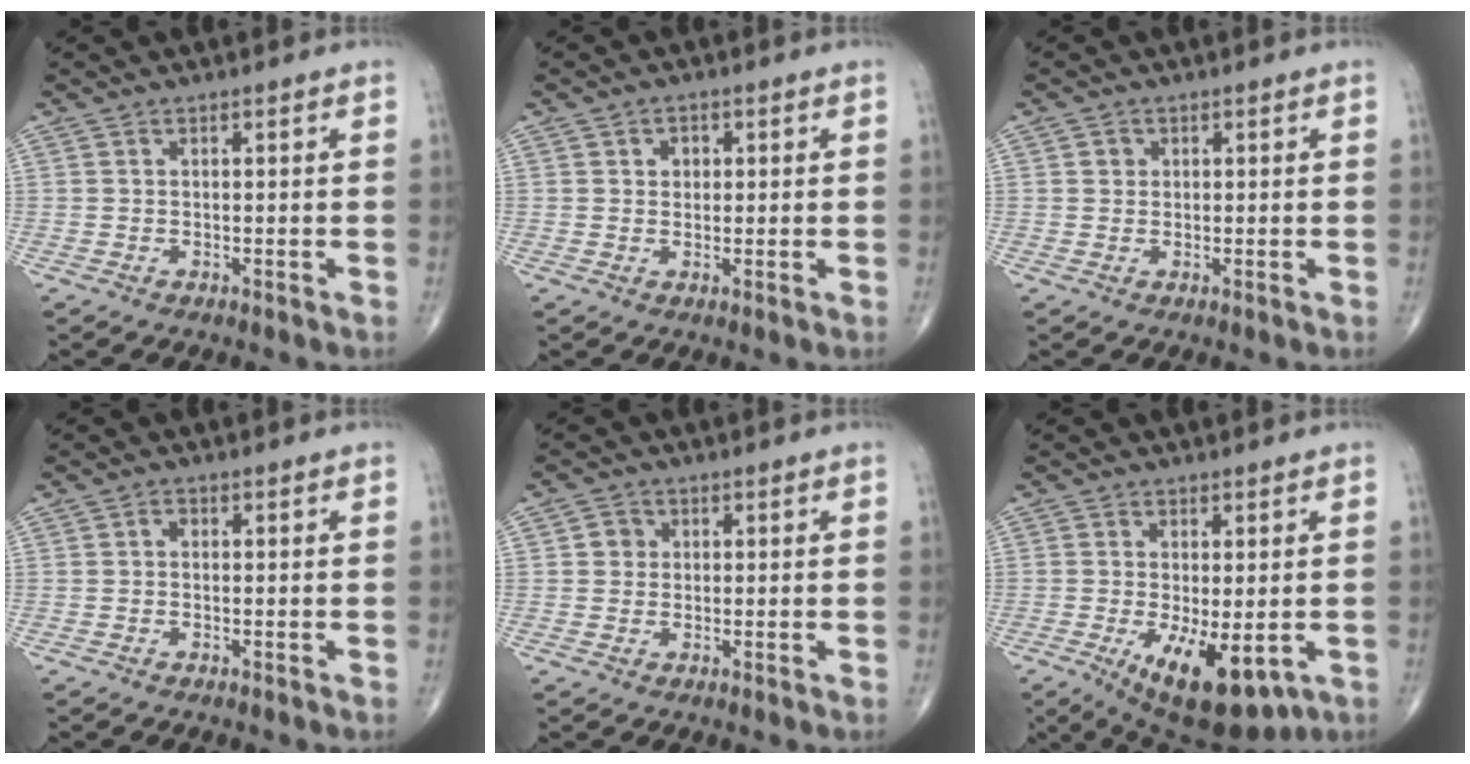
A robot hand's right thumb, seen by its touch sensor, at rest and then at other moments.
{"total": 2.5, "force": [0.7, 2.0, 1.3], "torque": [-0.006, 0.000, 0.009]}
{"total": 1.5, "force": [0.4, 1.4, 0.4], "torque": [0.000, 0.000, 0.003]}
{"total": 1.0, "force": [0.0, 0.8, 0.6], "torque": [-0.004, 0.003, -0.006]}
{"total": 2.6, "force": [0.4, 2.5, 0.8], "torque": [0.003, 0.003, 0.002]}
{"total": 12.9, "force": [-4.3, 5.5, 10.8], "torque": [-0.163, -0.018, -0.047]}